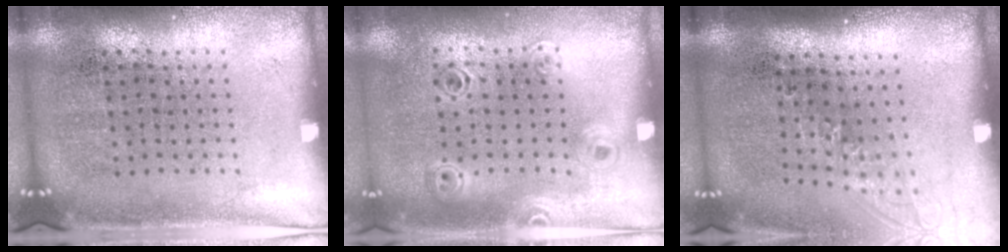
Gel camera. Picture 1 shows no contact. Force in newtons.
{"total": 1.1, "press": 1.0, "slide": 0.3}
{"total": 1.3, "press": 1.0, "slide": 0.8}